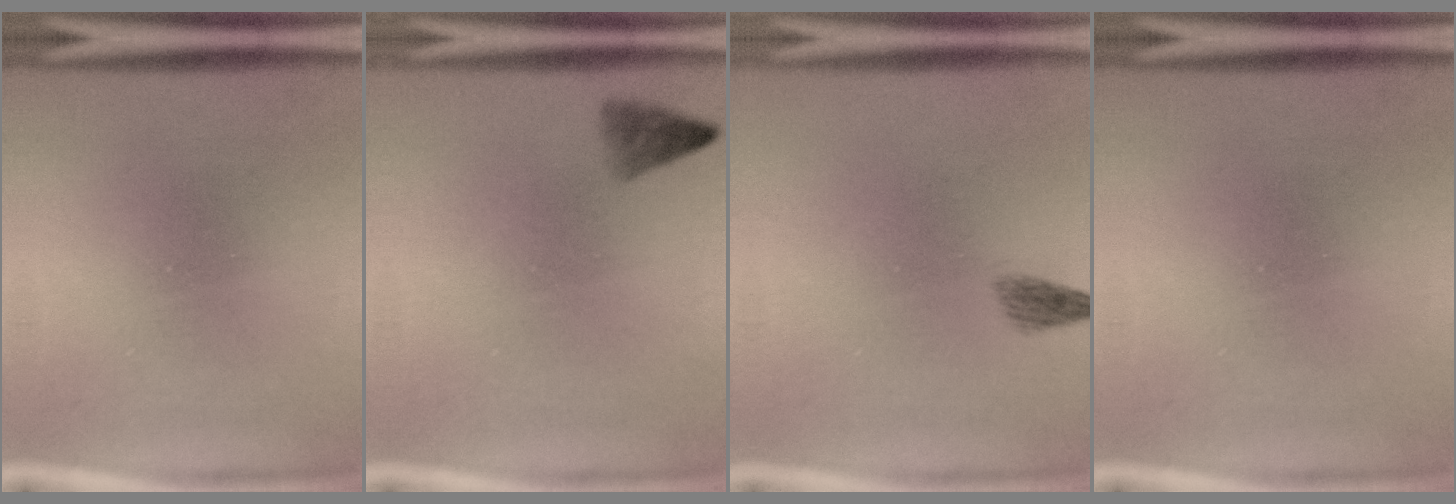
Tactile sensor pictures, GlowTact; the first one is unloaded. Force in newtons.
{"total": 1.0}
{"total": 3.1}
{"total": 0.0}